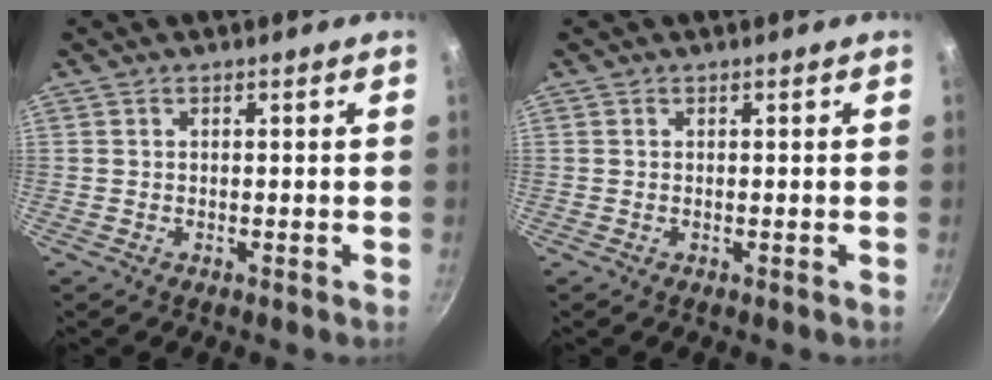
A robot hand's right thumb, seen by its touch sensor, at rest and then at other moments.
{"total": 0.0}